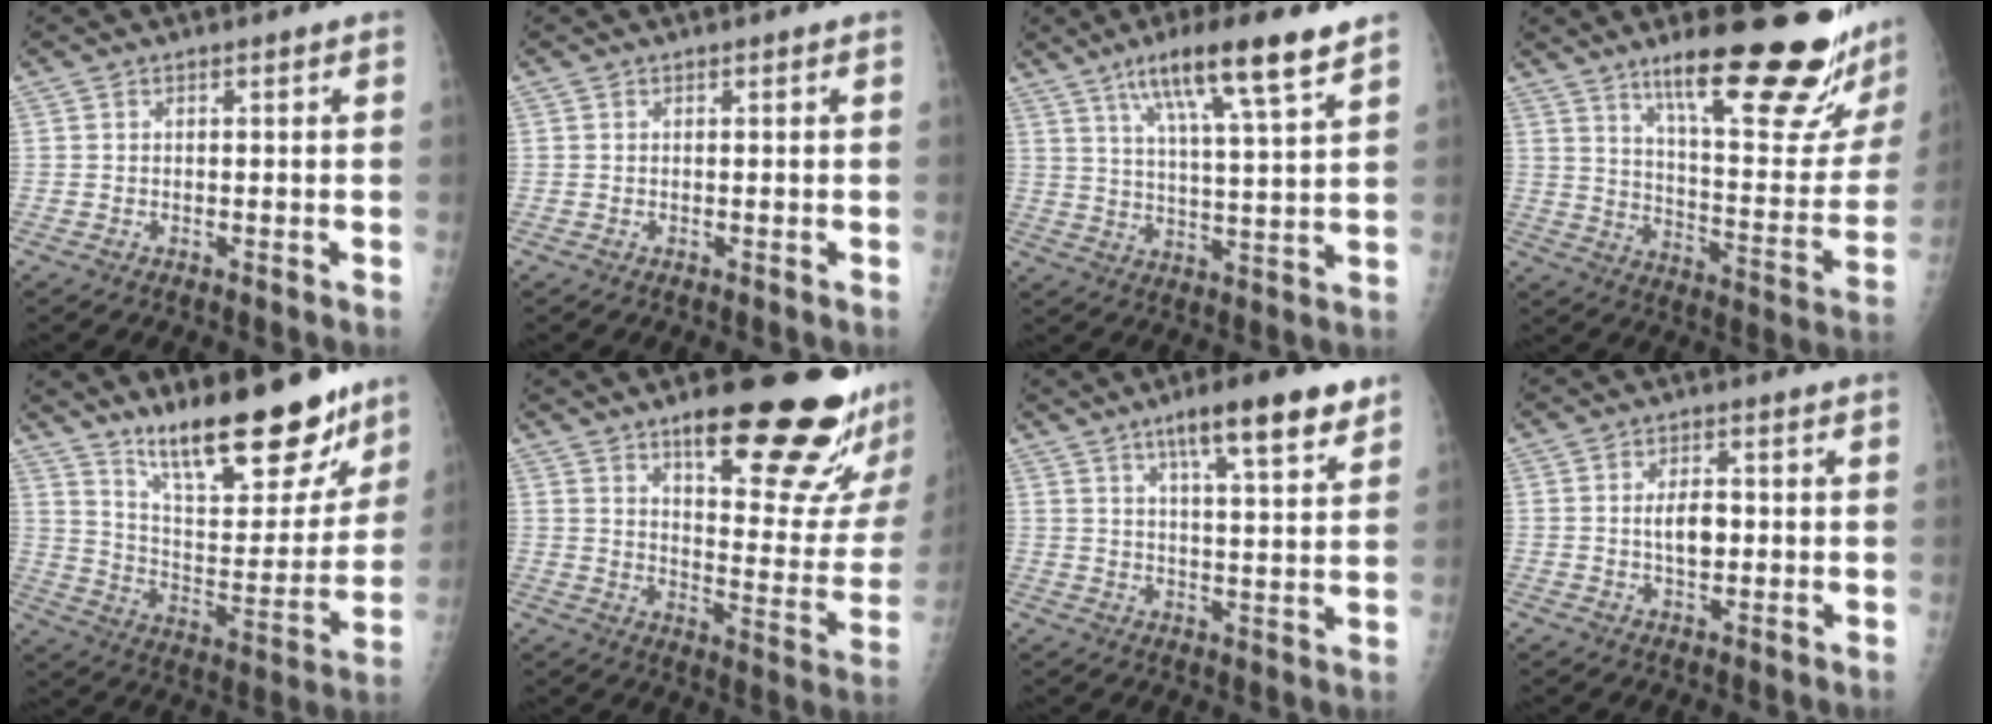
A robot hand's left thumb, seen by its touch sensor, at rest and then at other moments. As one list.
[{"total": 0.0}, {"total": 14.3, "force": [8.8, 1.7, 11.1], "torque": [-0.184, -0.030, 0.146]}, {"total": 25.8, "force": [17.8, 4.9, 18.0], "torque": [-0.227, -0.097, 0.266]}, {"total": 22.8, "force": [16.7, 7.1, 13.8], "torque": [-0.161, -0.098, 0.270]}, {"total": 25.0, "force": [15.8, 6.4, 18.2], "torque": [-0.209, -0.088, 0.224]}, {"total": 12.4, "force": [7.8, 2.3, 9.4], "torque": [-0.126, -0.032, 0.116]}, {"total": 4.5, "force": [0.1, 2.4, 3.8], "torque": [-0.059, 0.001, 0.002]}]